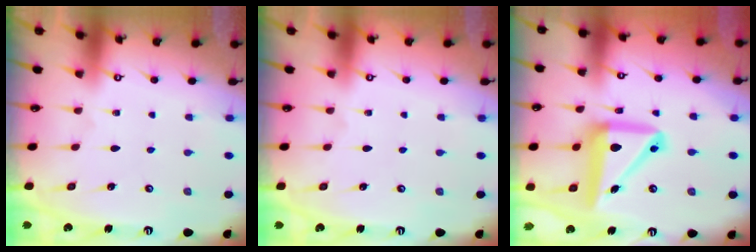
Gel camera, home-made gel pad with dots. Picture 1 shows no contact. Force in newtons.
{"total": 0.0}
{"total": 15.1, "press": 14.8, "slide": 2.6}